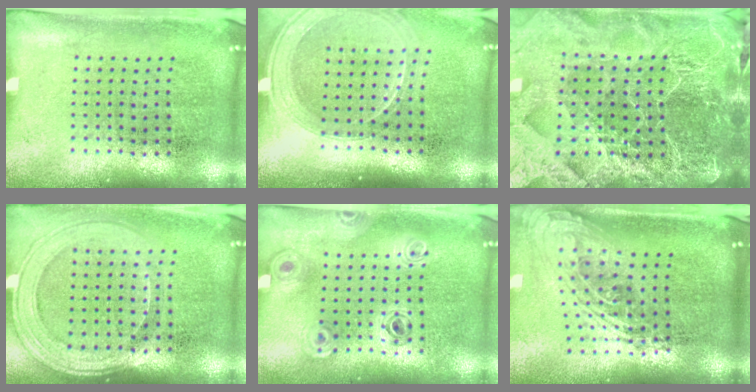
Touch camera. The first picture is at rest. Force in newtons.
{"total": 1.9, "press": 1.7, "slide": 0.8}
{"total": 6.0, "press": 5.2, "slide": 3.0}
{"total": 1.6, "press": 1.4, "slide": 0.7}
{"total": 0.9, "press": 0.9, "slide": 0.2}
{"total": 2.1, "press": 1.6, "slide": 1.4}